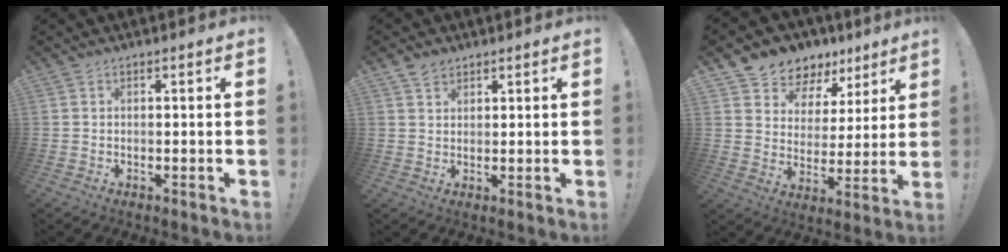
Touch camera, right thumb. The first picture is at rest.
{"total": 3.1, "force": [2.2, 2.0, 0.8], "torque": [-0.010, -0.008, 0.042]}
{"total": 8.5, "force": [5.8, 5.9, 1.6], "torque": [-0.032, -0.049, 0.114]}